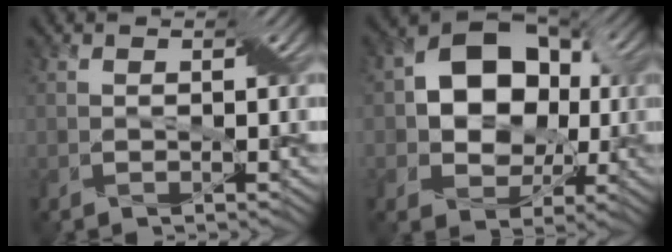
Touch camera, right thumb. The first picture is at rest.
{"total": 12.6, "force": [1.1, 9.4, 8.4], "torque": [-0.130, 0.019, 0.005]}